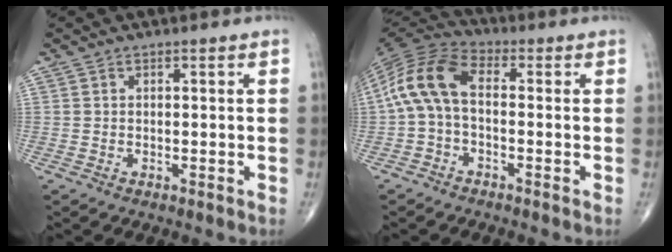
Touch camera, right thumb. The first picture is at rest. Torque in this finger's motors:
{"motor_torque": [0.29, 1.24, 0.23, -0.17, 0.22]}